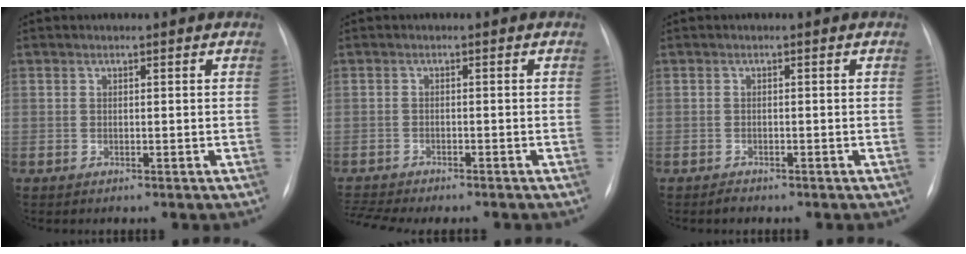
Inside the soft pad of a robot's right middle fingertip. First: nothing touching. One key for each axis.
{"total": 6.7, "fx": -6.1, "fy": 0.8, "fz": 2.6, "tx": -0.040, "ty": -0.003, "tz": -0.092}
{"total": 0.8, "fx": -0.8, "fy": 0.2, "fz": 0.1, "tx": -0.002, "ty": -0.001, "tz": -0.013}